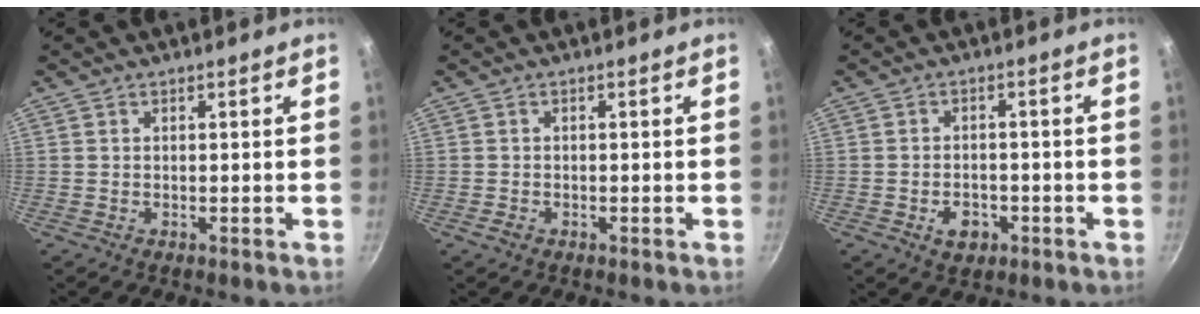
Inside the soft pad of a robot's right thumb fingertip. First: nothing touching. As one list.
[{"total": 1.3, "force": [-0.7, 0.9, 0.5], "torque": [-0.008, 0.003, -0.013]}, {"total": 4.6, "force": [-1.9, 3.3, 2.7], "torque": [-0.031, 0.013, -0.025]}]